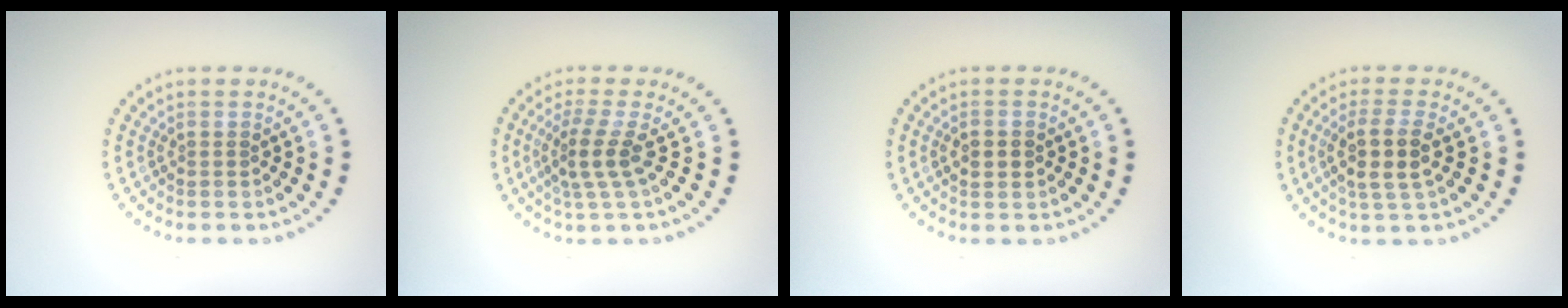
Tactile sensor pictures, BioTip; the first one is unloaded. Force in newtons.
{"total": 2.9, "press": 2.0, "slide": 2.1}
{"total": 2.2, "press": 2.2, "slide": 0.1}
{"total": 3.2, "press": 2.9, "slide": 1.5}